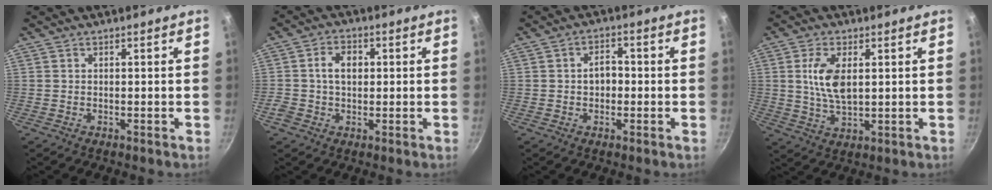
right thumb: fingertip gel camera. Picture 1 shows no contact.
{"total": 5.6, "force": [0.4, 4.4, 3.4], "torque": [-0.036, 0.008, 0.000]}
{"total": 4.0, "force": [-0.3, 2.9, 2.8], "torque": [-0.022, 0.011, -0.006]}
{"total": 8.2, "force": [1.7, 4.0, 6.9], "torque": [-0.128, -0.010, 0.035]}